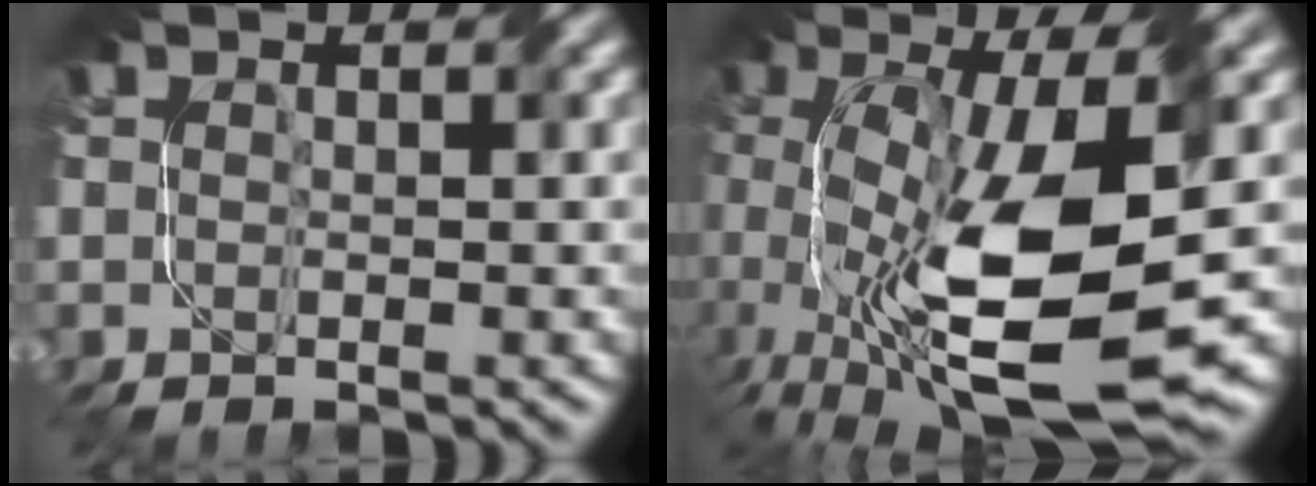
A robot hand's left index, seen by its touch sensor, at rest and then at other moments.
{"total": 13.7, "force": [-1.6, 5.2, 12.6], "torque": [-0.241, -0.023, -0.020]}